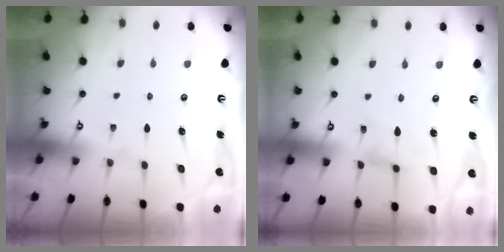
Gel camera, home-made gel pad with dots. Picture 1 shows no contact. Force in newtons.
{"total": 0.0}